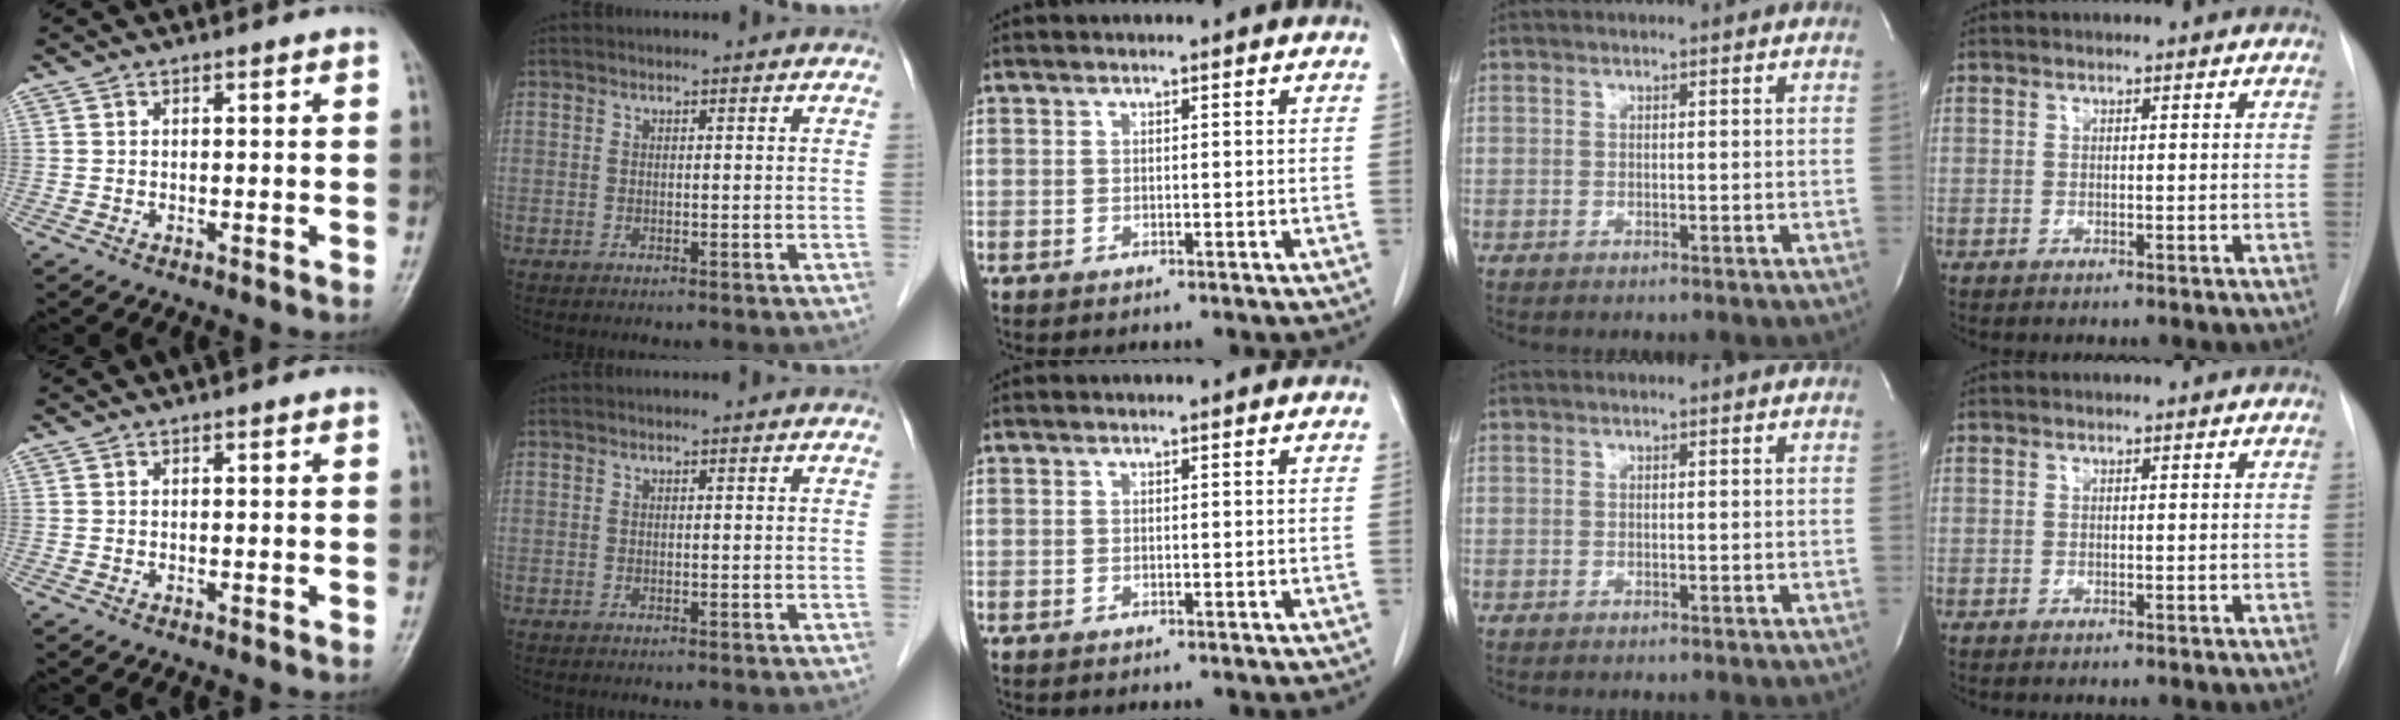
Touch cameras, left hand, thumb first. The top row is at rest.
{}